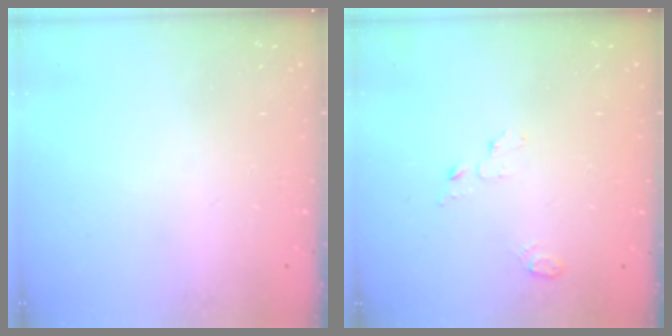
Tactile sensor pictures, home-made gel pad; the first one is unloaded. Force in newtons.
{"total": 3.5, "press": 3.4, "slide": 0.3}